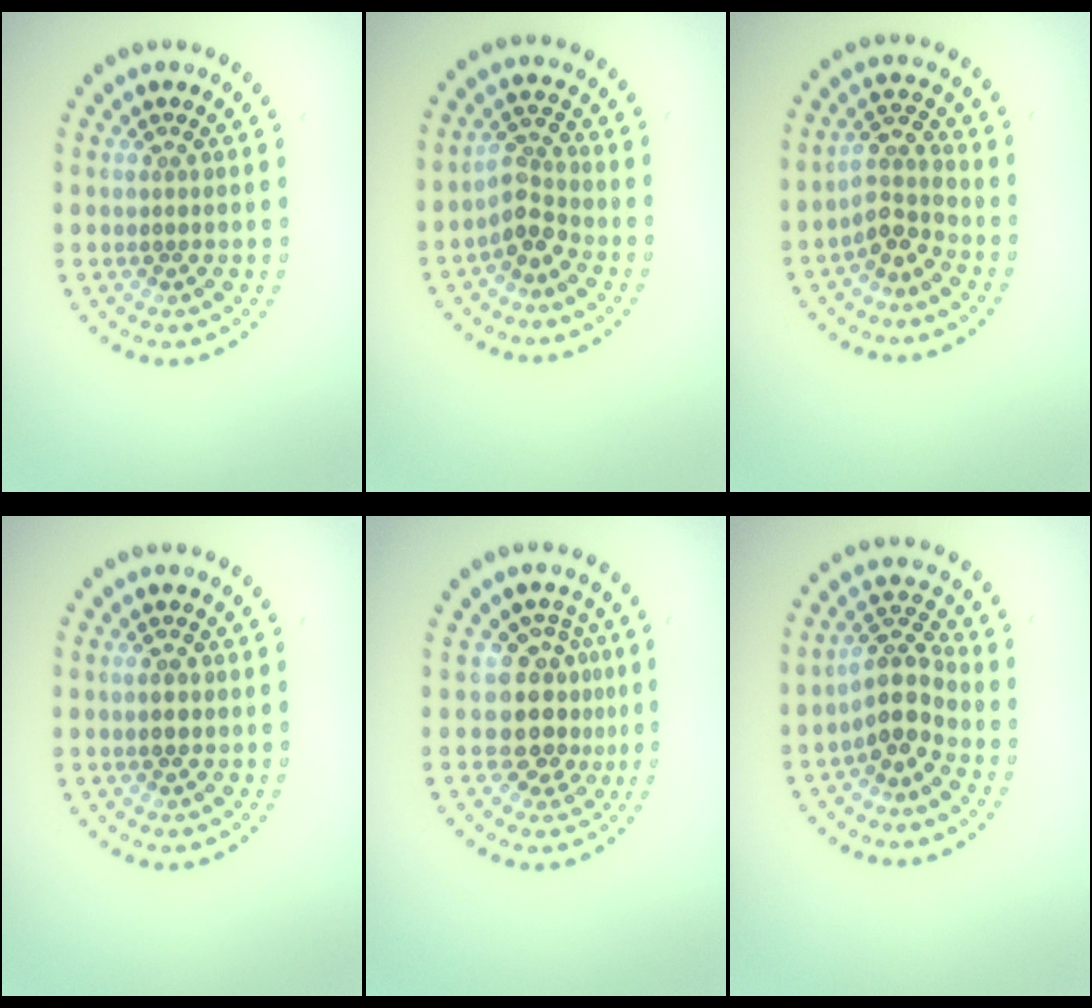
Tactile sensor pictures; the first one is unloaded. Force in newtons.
{"total": 2.6, "press": 2.0, "slide": 1.7}
{"total": 2.9, "press": 2.2, "slide": 1.8}
{"total": 1.7, "press": 1.7, "slide": 0.1}
{"total": 4.1, "press": 3.3, "slide": 2.5}
{"total": 3.5, "press": 2.8, "slide": 2.2}